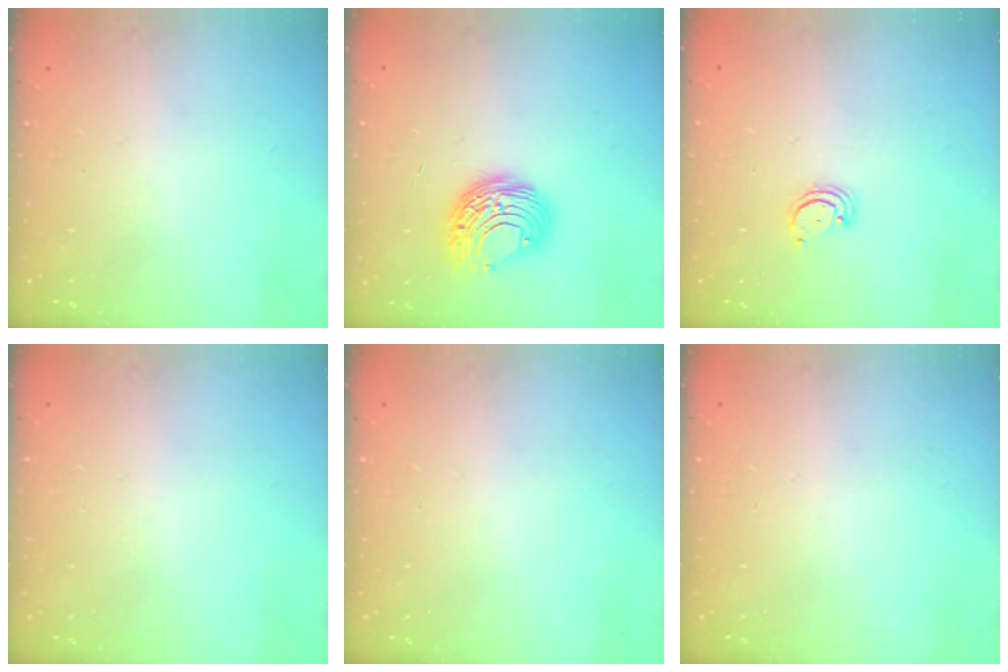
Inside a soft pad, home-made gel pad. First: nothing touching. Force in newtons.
{"total": 9.5, "press": 9.5, "slide": 0.5}
{"total": 2.8, "press": 2.8, "slide": 0.3}
{"total": 0.0}
{"total": 0.0}
{"total": 0.0}